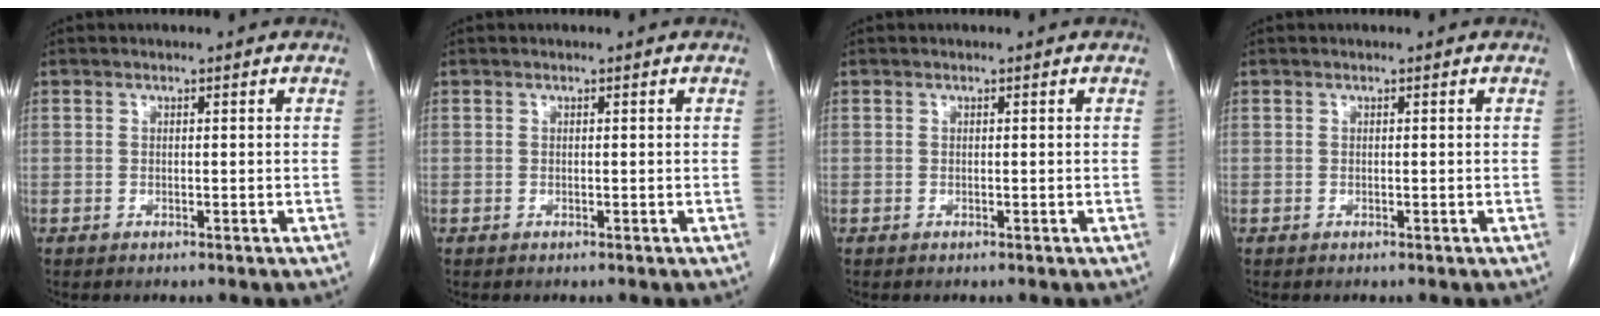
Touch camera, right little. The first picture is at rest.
{"total": 0.0}
{"total": 0.0}
{"total": 0.0}